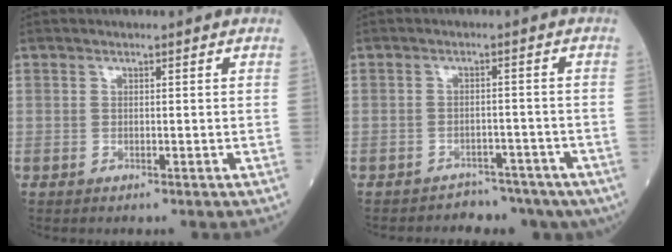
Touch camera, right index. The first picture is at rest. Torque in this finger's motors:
{"motor_torque": [0.27, -0.62, 0.41, 0.01]}